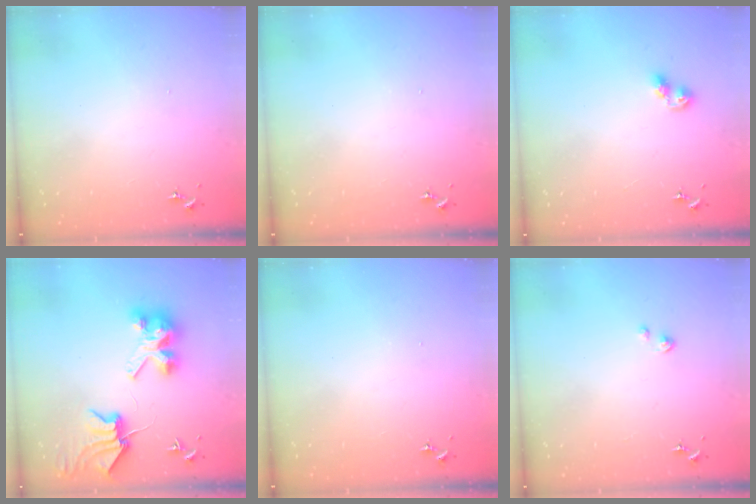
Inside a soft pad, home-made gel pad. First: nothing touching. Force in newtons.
{"total": 0.0}
{"total": 6.1, "press": 6.1, "slide": 0.3}
{"total": 9.5, "press": 9.4, "slide": 1.2}
{"total": 0.0}
{"total": 1.1, "press": 1.1, "slide": 0.1}